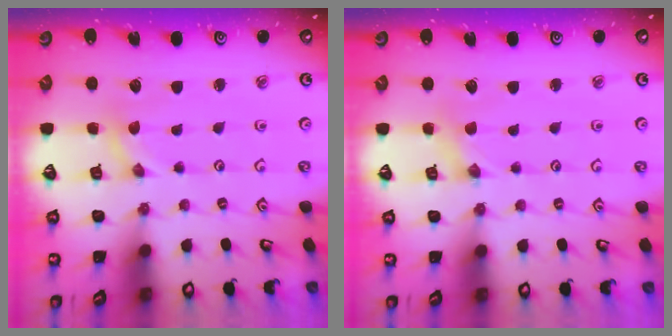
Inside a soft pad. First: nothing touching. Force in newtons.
{"total": 0.0}